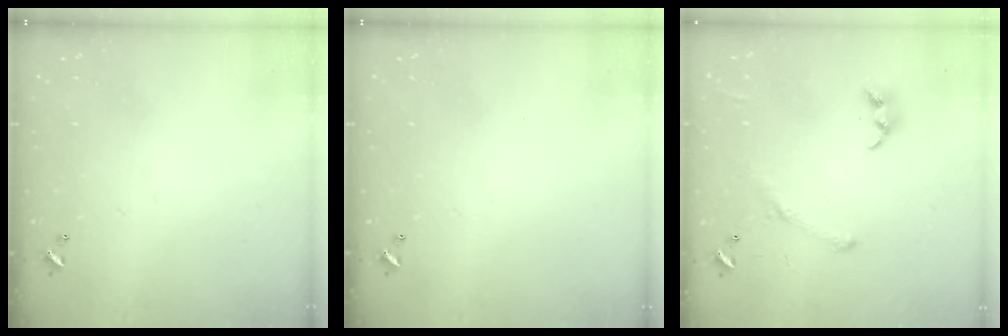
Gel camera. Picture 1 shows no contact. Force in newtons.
{"total": 0.0}
{"total": 2.3, "press": 2.3, "slide": 0.5}